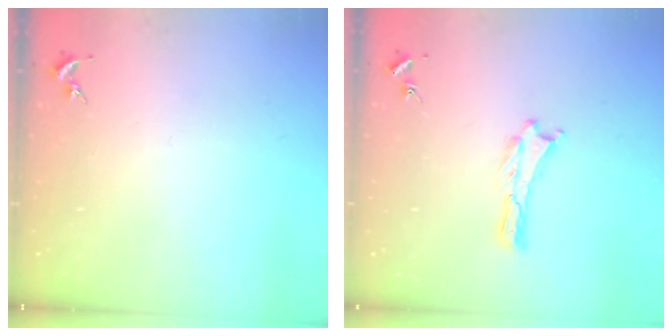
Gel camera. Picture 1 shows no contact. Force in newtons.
{"total": 0.0}